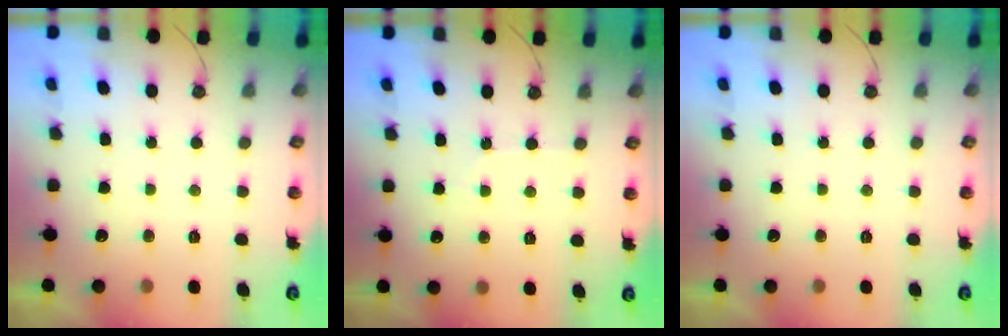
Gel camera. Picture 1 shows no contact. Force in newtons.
{"total": 2.4, "press": 2.4, "slide": 0.4}
{"total": 0.0}